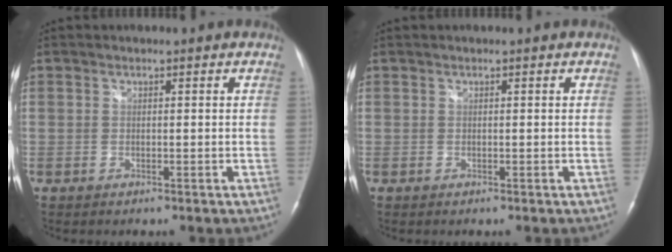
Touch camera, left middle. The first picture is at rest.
{"total": 0.0}